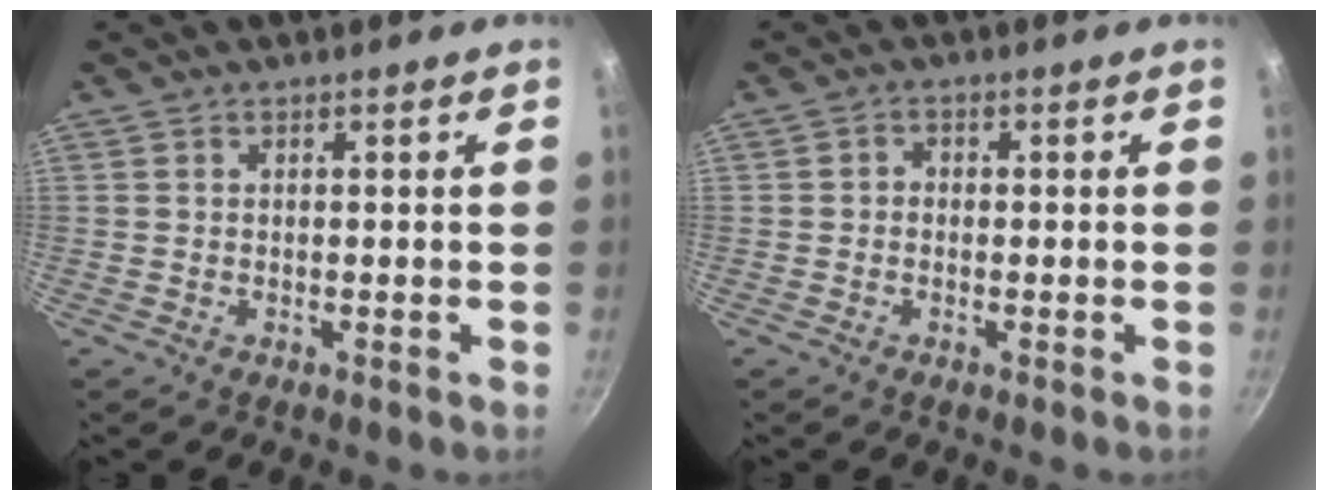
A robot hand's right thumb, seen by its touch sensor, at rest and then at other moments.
{"total": 1.4, "force": [-0.3, 1.2, 0.7], "torque": [-0.009, 0.007, -0.009]}